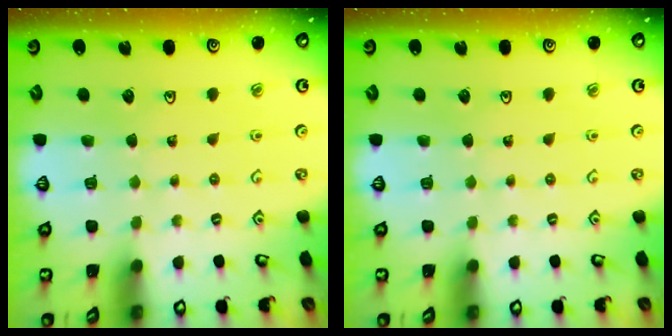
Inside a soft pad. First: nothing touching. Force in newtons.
{"total": 0.0}